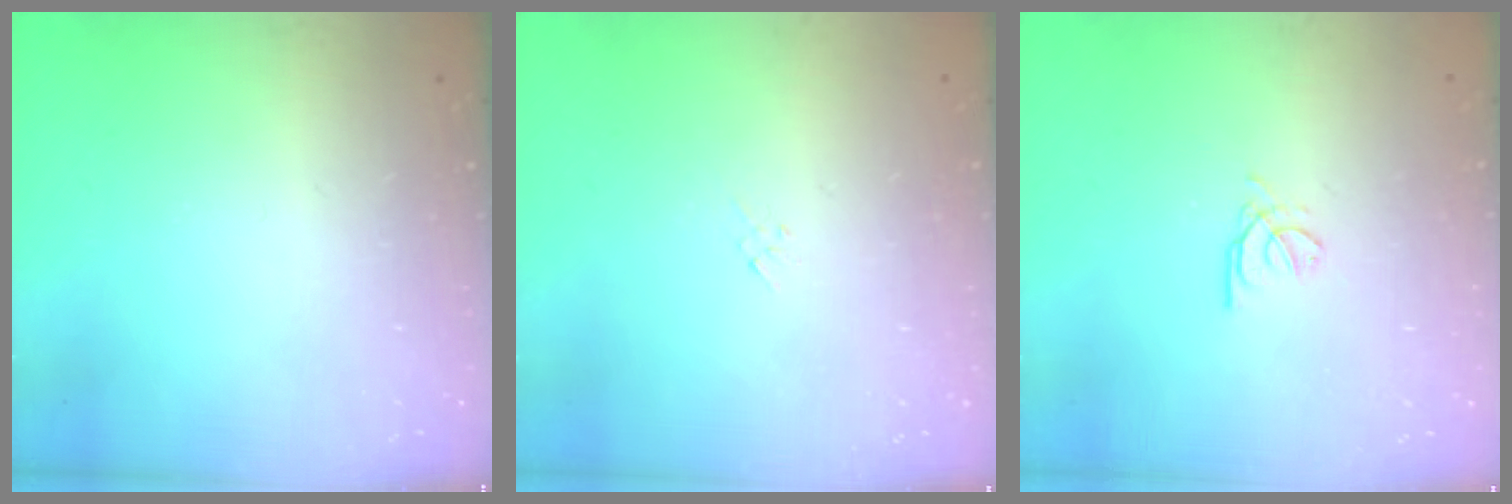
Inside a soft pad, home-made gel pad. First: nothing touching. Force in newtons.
{"total": 1.3, "press": 1.2, "slide": 0.5}
{"total": 2.6, "press": 2.6, "slide": 0.3}